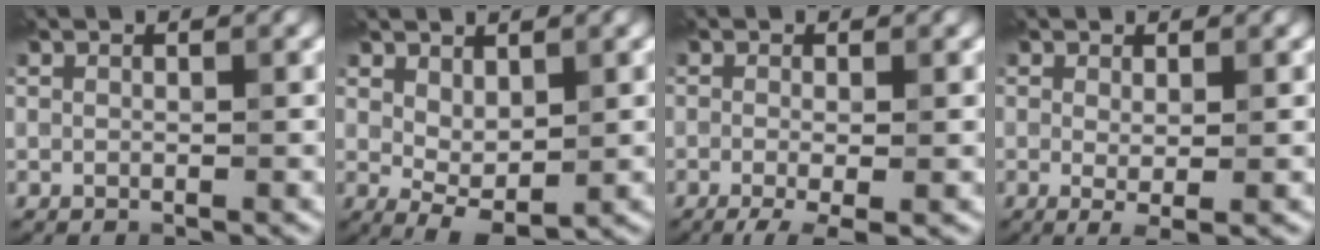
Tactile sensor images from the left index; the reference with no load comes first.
{"total": 2.7, "force": [1.1, 1.3, 2.0], "torque": [-0.039, -0.007, 0.026]}
{"total": 3.4, "force": [-1.4, 0.9, 3.0], "torque": [-0.048, -0.007, -0.023]}
{"total": 1.7, "force": [0.1, 0.3, 1.7], "torque": [-0.029, -0.010, 0.003]}